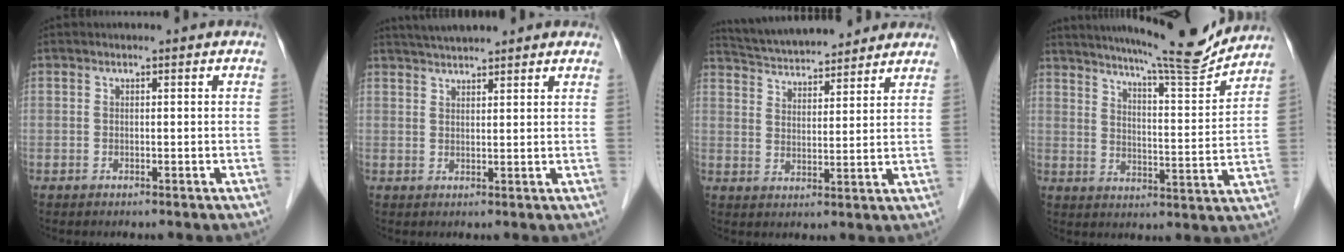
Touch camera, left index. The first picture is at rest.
{"total": 7.3, "force": [6.5, 0.8, 3.1], "torque": [-0.050, 0.035, 0.095]}
{"total": 15.4, "force": [14.2, 2.8, 5.4], "torque": [-0.088, 0.034, 0.216]}
{"total": 15.7, "force": [14.5, -0.3, 6.2], "torque": [-0.100, -0.024, 0.203]}